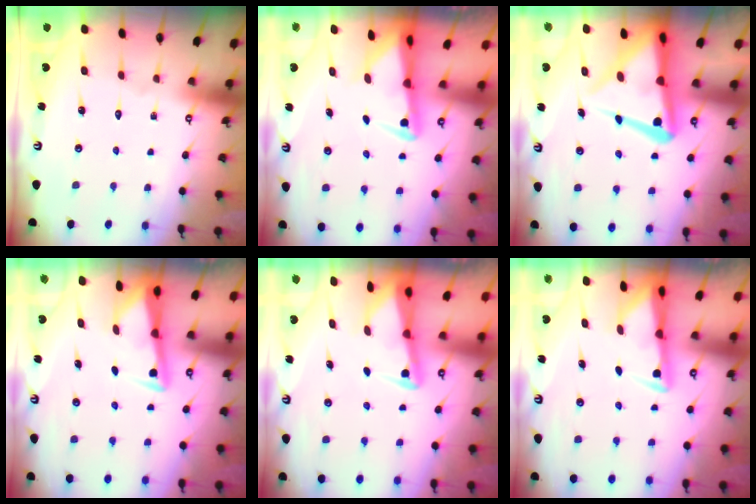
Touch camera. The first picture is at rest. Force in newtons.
{"total": 2.5, "press": 2.4, "slide": 0.5}
{"total": 12.7, "press": 12.6, "slide": 1.4}
{"total": 3.1, "press": 3.1, "slide": 0.3}
{"total": 2.3, "press": 2.3, "slide": 0.3}
{"total": 3.0, "press": 3.0, "slide": 0.5}